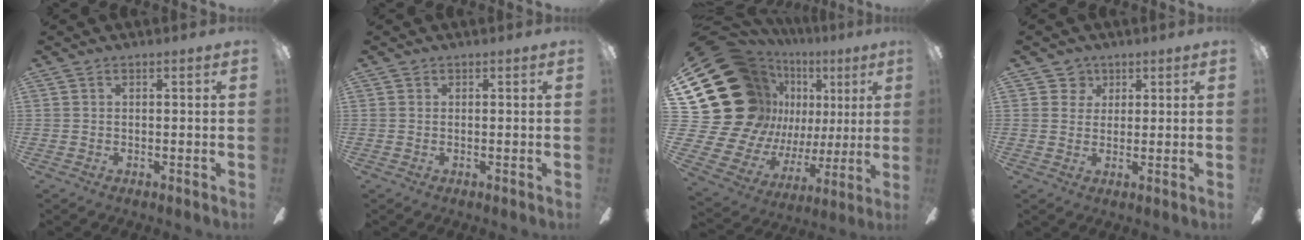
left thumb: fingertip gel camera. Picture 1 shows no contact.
{"total": 0.0}
{"total": 29.4, "force": [8.0, 22.4, 17.2], "torque": [-0.338, -0.087, 0.211]}
{"total": 3.7, "force": [1.9, 3.2, 0.4], "torque": [-0.004, 0.004, 0.031]}